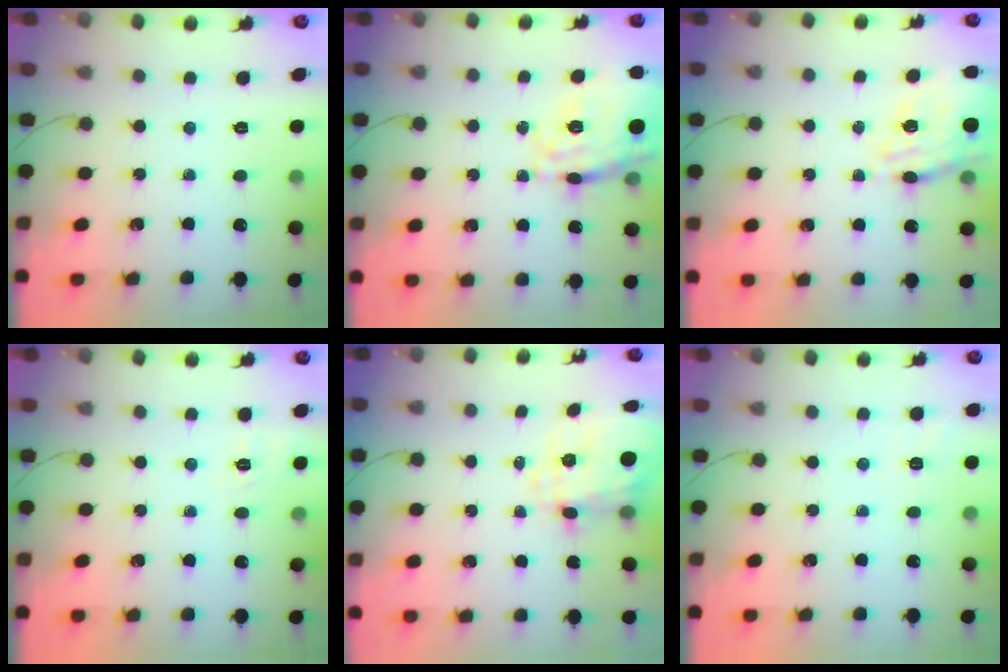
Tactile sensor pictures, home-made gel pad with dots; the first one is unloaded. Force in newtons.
{"total": 25.3, "press": 25.1, "slide": 3.0}
{"total": 15.6, "press": 15.2, "slide": 3.4}
{"total": 2.0, "press": 0.8, "slide": 1.8}
{"total": 9.2, "press": 9.0, "slide": 2.1}
{"total": 2.9, "press": 2.6, "slide": 1.4}